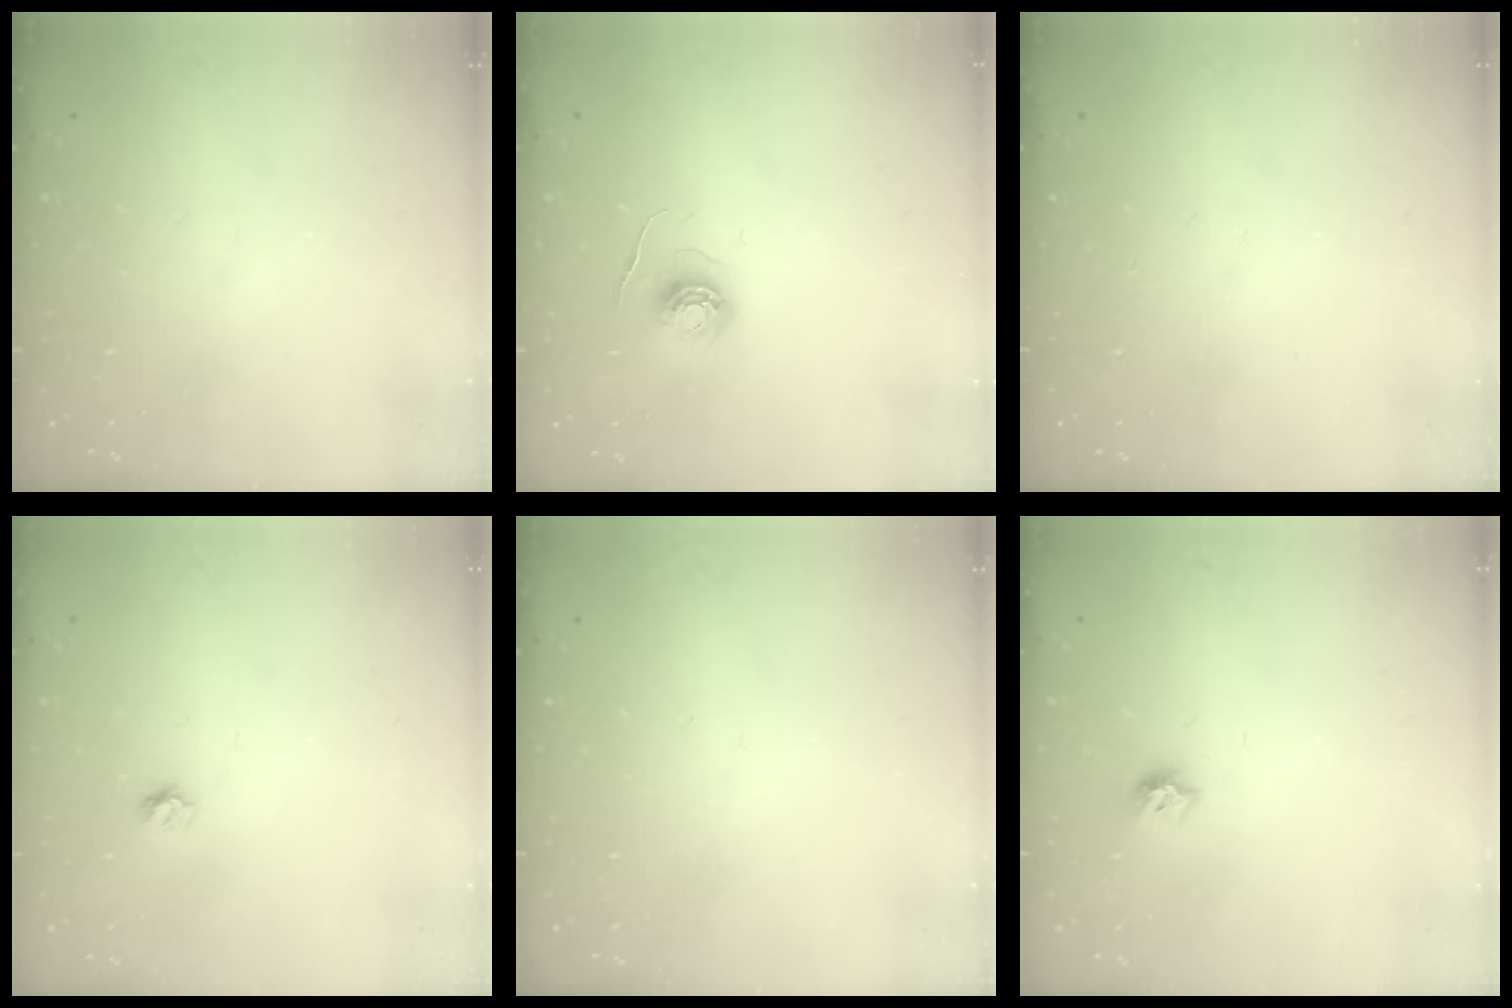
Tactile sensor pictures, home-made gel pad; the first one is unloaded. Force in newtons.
{"total": 5.8, "press": 5.8, "slide": 0.3}
{"total": 0.0}
{"total": 3.7, "press": 3.6, "slide": 0.2}
{"total": 0.0}
{"total": 6.3, "press": 6.3, "slide": 0.2}